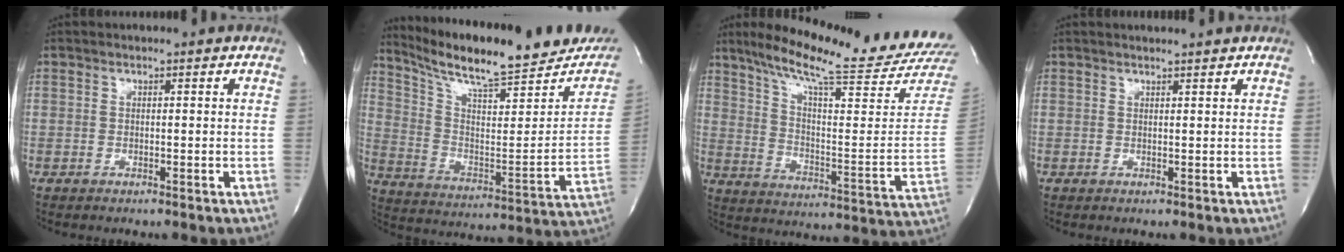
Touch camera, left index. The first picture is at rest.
{"total": 24.8, "force": [21.0, 3.9, 12.7], "torque": [-0.207, -0.030, 0.304]}
{"total": 23.9, "force": [21.2, -0.2, 10.9], "torque": [-0.176, -0.080, 0.289]}
{"total": 2.8, "force": [2.7, -0.3, 0.8], "torque": [-0.012, 0.007, 0.033]}